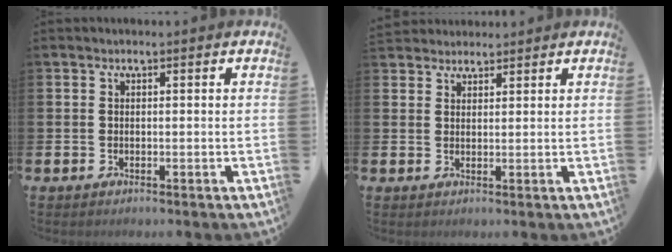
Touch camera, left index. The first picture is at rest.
{"total": 2.6, "force": [2.5, 0.9, -0.2], "torque": [-0.003, -0.004, 0.047]}